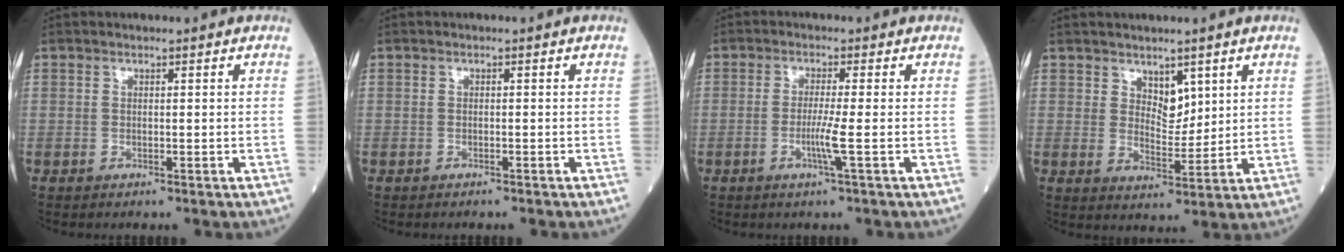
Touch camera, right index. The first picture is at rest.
{"total": 1.9, "force": [-1.4, 0.9, 0.9], "torque": [-0.027, -0.004, -0.014]}
{"total": 3.8, "force": [-1.2, -0.5, 3.6], "torque": [-0.076, -0.008, -0.025]}
{"total": 5.6, "force": [2.9, 3.1, 3.7], "torque": [-0.071, -0.001, 0.062]}